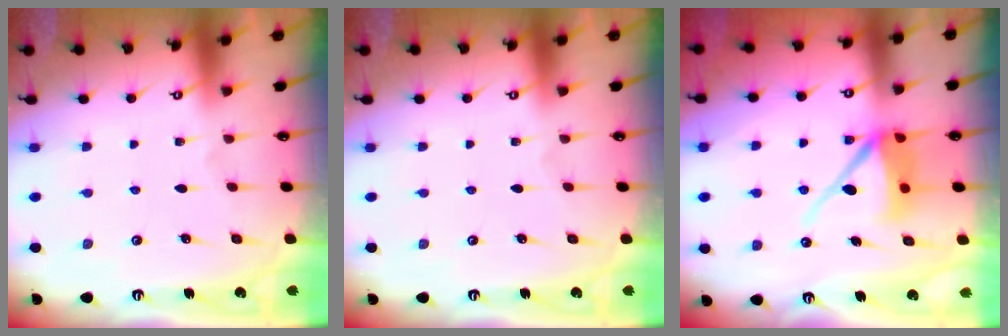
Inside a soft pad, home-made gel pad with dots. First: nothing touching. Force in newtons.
{"total": 0.0}
{"total": 9.3, "press": 9.2, "slide": 1.4}